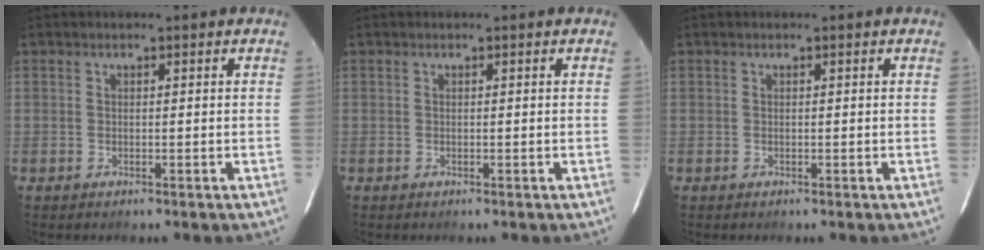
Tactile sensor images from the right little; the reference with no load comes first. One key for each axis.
{"total": 0.0}
{"total": 0.0}